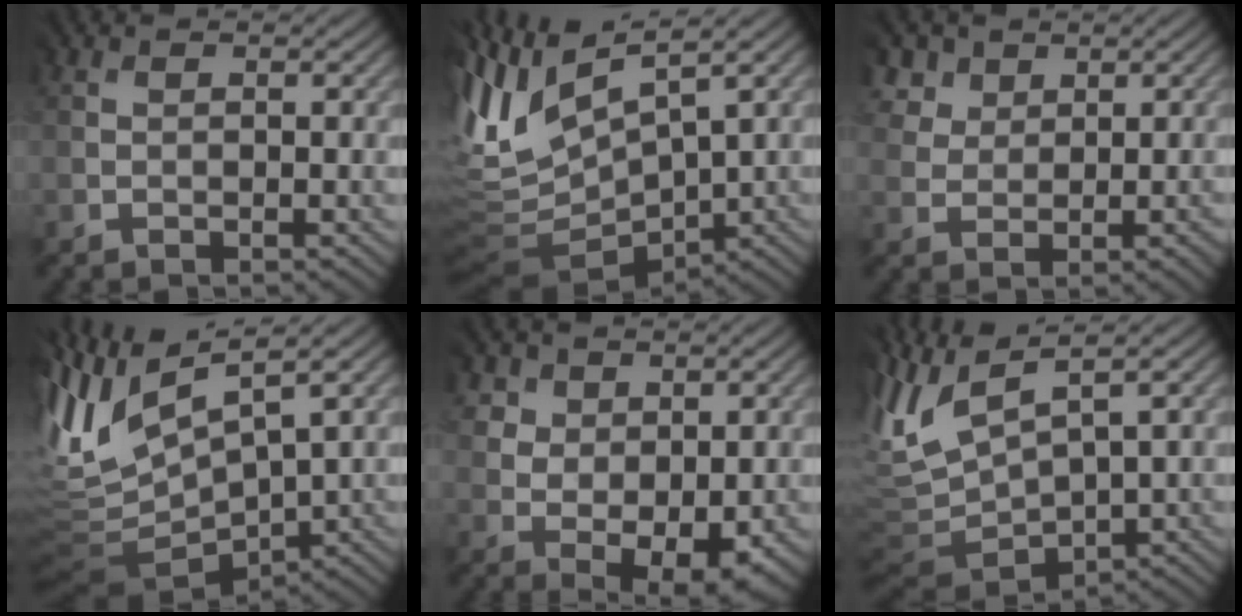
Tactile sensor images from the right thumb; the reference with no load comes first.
{"total": 8.5, "force": [2.7, 3.9, 7.1], "torque": [-0.198, 0.016, 0.061]}
{"total": 3.8, "force": [2.8, 2.5, -0.2], "torque": [-0.015, 0.001, 0.060]}
{"total": 9.1, "force": [2.4, 3.8, 7.9], "torque": [-0.212, 0.014, 0.055]}
{"total": 6.7, "force": [1.4, 5.4, 3.7], "torque": [-0.070, -0.007, 0.032]}
{"total": 7.9, "force": [3.3, 3.3, 6.4], "torque": [-0.191, 0.012, 0.068]}